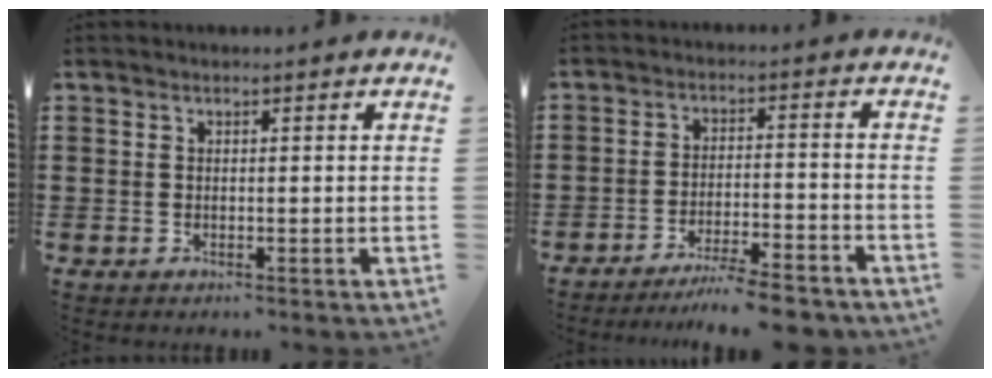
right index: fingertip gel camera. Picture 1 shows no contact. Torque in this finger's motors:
{"motor_torque": [1.34, -0.80, 0.38, 0.08]}